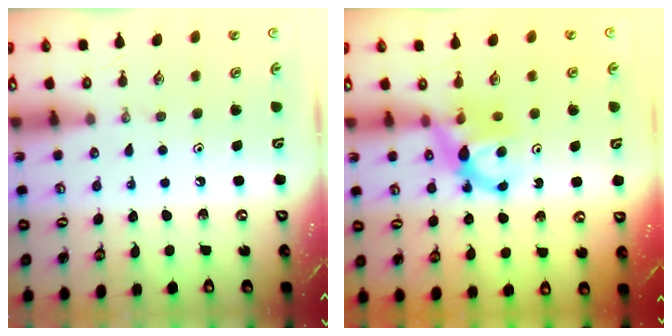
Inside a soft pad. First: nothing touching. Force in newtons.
{"total": 6.5, "press": 6.5, "slide": 0.4}